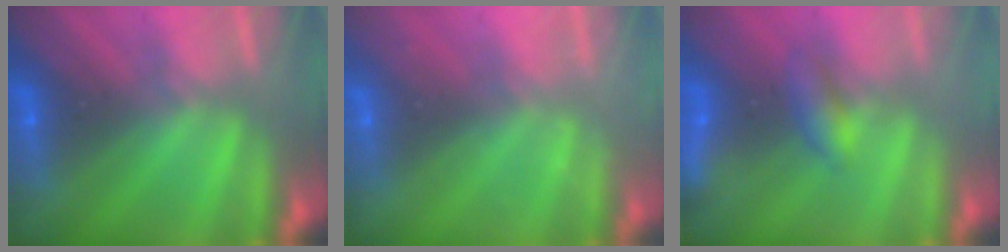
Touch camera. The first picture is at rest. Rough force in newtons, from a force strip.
{"total": 2.2}
{"total": 2.1}